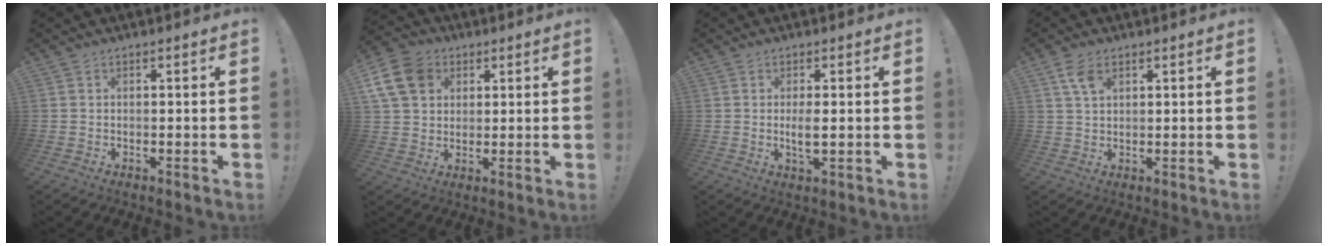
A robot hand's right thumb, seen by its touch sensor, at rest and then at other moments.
{"total": 12.9, "force": [4.7, 10.2, 6.5], "torque": [-0.121, -0.017, 0.097]}
{"total": 3.6, "force": [0.0, 0.9, 3.4], "torque": [-0.059, -0.010, -0.005]}
{"total": 5.2, "force": [2.8, 2.7, 3.5], "torque": [-0.065, -0.006, 0.053]}